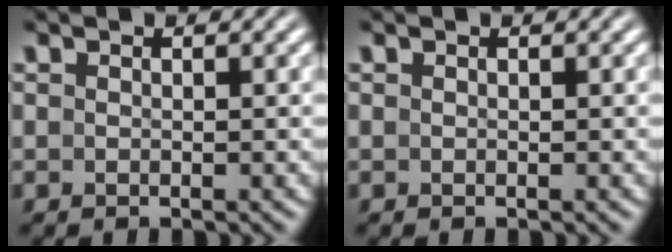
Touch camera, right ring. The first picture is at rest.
{"total": 0.0}